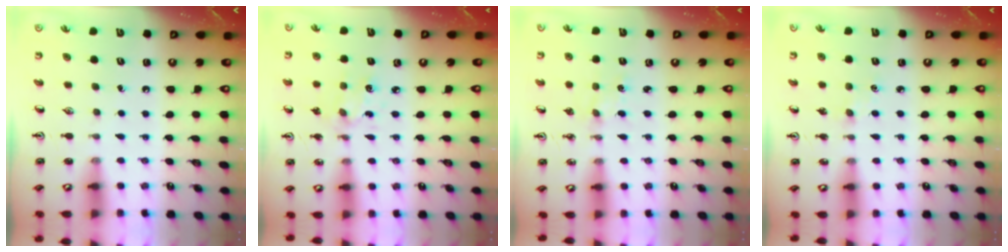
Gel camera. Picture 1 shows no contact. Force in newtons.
{"total": 3.0, "press": 2.9, "slide": 0.7}
{"total": 0.7, "press": 0.7, "slide": 0.2}
{"total": 1.1, "press": 1.1, "slide": 0.2}